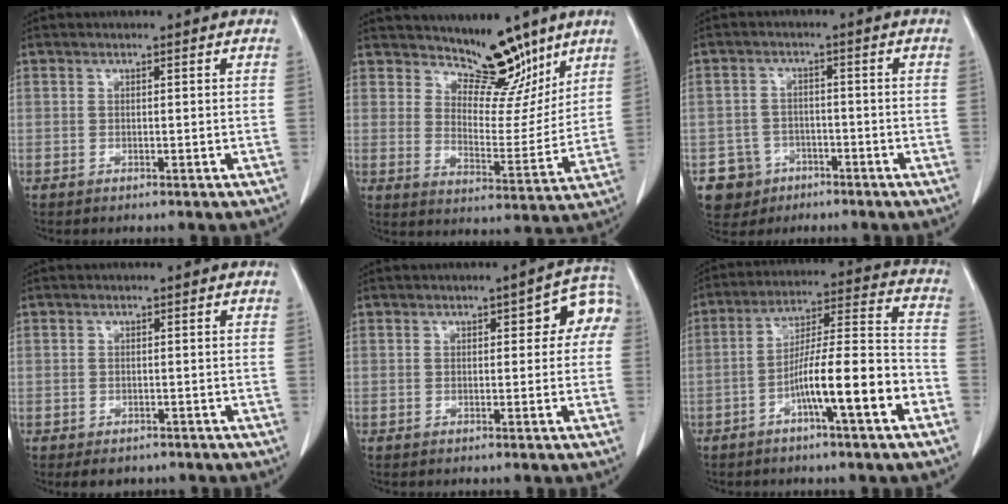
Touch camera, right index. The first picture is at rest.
{"total": 9.8, "force": [8.0, 3.8, 4.0], "torque": [-0.043, -0.015, 0.131]}
{"total": 6.0, "force": [-3.2, 5.1, 0.5], "torque": [-0.008, 0.009, -0.048]}
{"total": 2.9, "force": [-2.1, 1.9, 0.8], "torque": [-0.004, 0.001, -0.025]}
{"total": 5.7, "force": [1.3, 2.5, 5.0], "torque": [-0.048, 0.030, 0.011]}
{"total": 13.0, "force": [-5.6, 0.6, 11.7], "torque": [-0.197, 0.016, -0.089]}